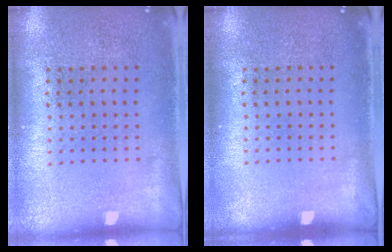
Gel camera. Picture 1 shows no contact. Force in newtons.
{"total": 0.0}